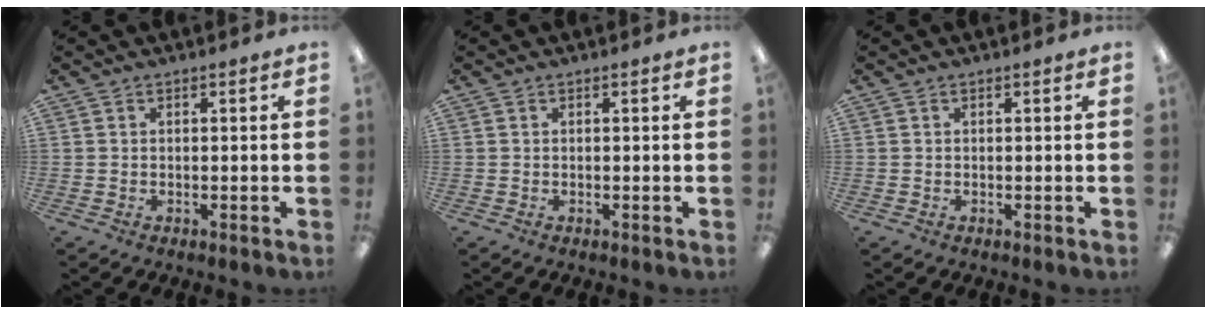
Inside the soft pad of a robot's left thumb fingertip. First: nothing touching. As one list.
[{"total": 0.0}, {"total": 0.0}]